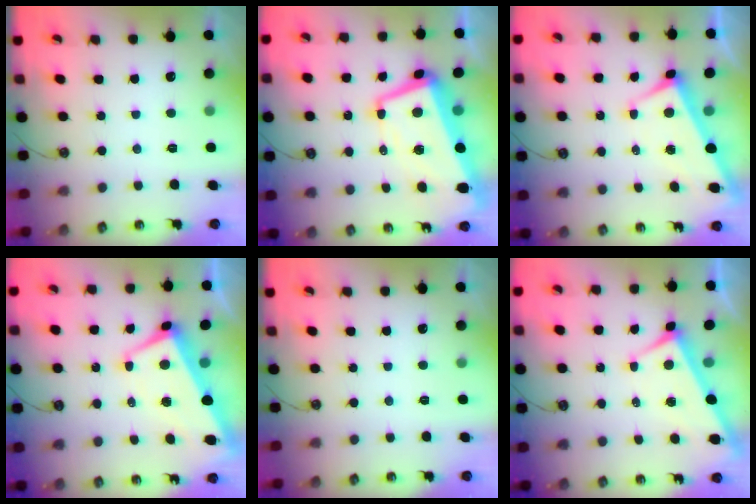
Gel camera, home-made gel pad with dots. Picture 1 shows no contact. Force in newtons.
{"total": 10.8, "press": 10.6, "slide": 2.4}
{"total": 2.9, "press": 2.8, "slide": 0.9}
{"total": 1.7, "press": 1.1, "slide": 1.3}
{"total": 0.0}
{"total": 3.7, "press": 3.6, "slide": 0.7}